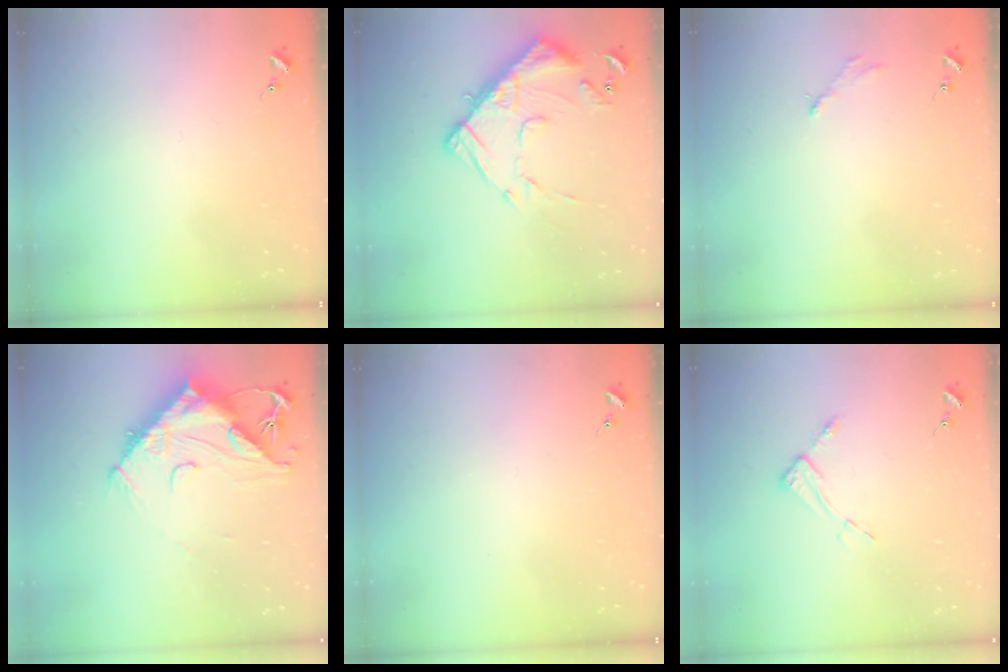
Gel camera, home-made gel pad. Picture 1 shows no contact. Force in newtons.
{"total": 16.6, "press": 16.6, "slide": 1.4}
{"total": 2.8, "press": 2.8, "slide": 0.4}
{"total": 15.7, "press": 15.6, "slide": 1.4}
{"total": 0.0}
{"total": 6.5, "press": 6.5, "slide": 0.5}